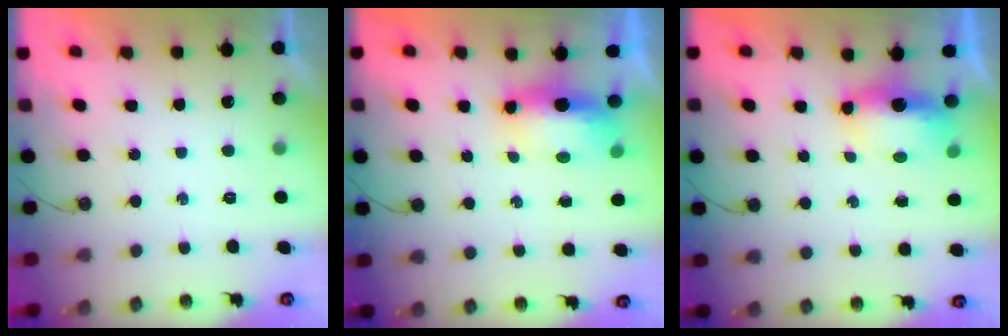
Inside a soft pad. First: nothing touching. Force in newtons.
{"total": 7.1, "press": 7.1, "slide": 0.5}
{"total": 9.3, "press": 6.8, "slide": 6.3}